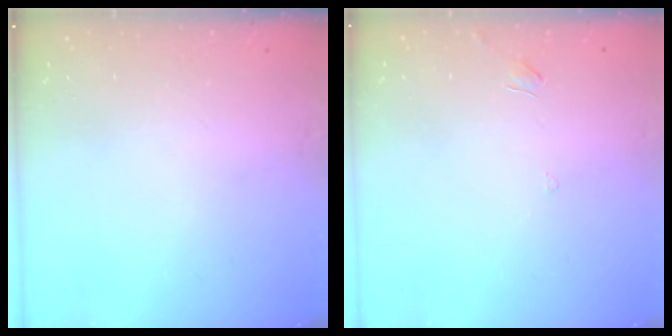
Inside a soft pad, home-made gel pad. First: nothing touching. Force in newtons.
{"total": 4.2, "press": 4.2, "slide": 0.4}